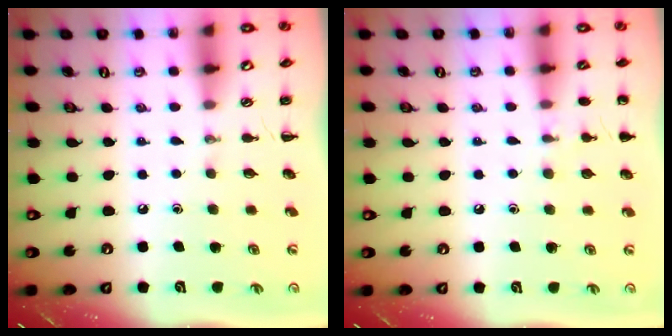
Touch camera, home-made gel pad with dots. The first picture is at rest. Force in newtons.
{"total": 6.6, "press": 6.4, "slide": 1.9}